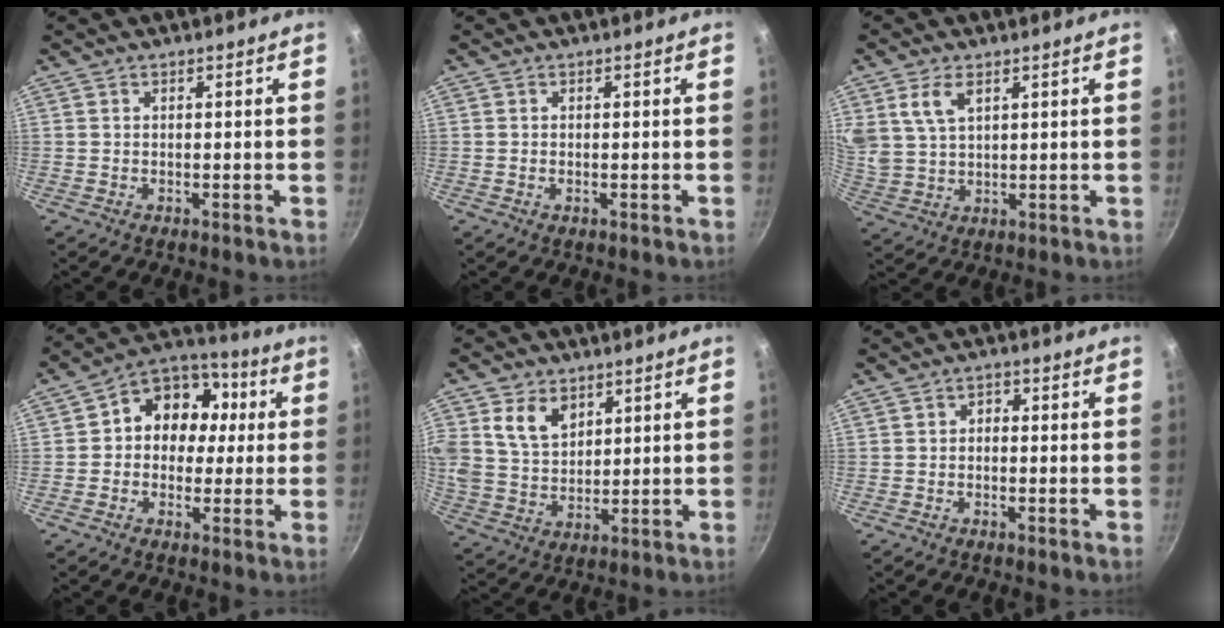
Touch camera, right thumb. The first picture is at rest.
{"total": 0.6, "force": [-0.2, 0.2, 0.5], "torque": [-0.010, 0.001, -0.003]}
{"total": 6.7, "force": [3.2, 3.7, 4.6], "torque": [-0.086, -0.012, 0.070]}
{"total": 12.9, "force": [1.2, 10.8, 6.9], "torque": [-0.052, 0.031, -0.005]}
{"total": 9.3, "force": [3.9, 6.7, 5.1], "torque": [-0.075, -0.020, 0.079]}
{"total": 1.6, "force": [-0.4, 1.3, 0.9], "torque": [-0.011, 0.011, -0.011]}